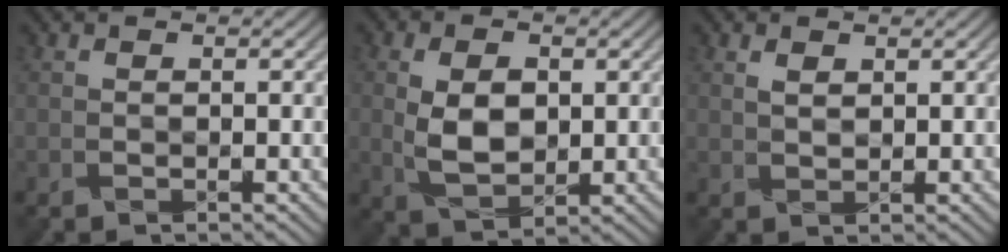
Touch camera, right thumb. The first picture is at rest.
{"total": 5.7, "force": [0.4, 3.6, 4.4], "torque": [-0.099, -0.006, 0.013]}
{"total": 1.0, "force": [0.9, 0.3, 0.2], "torque": [-0.009, -0.004, 0.023]}